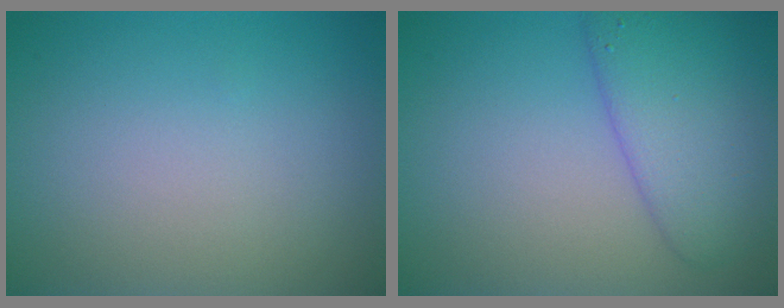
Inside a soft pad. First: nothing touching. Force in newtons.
{"total": 4.9, "press": 4.9, "slide": 0.2}